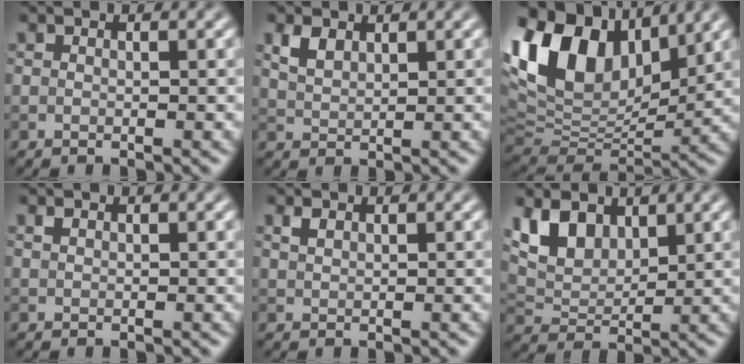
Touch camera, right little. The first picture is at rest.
{"total": 2.2, "force": [1.4, 1.2, 1.2], "torque": [-0.029, 0.002, 0.031]}
{"total": 14.7, "force": [6.0, 9.0, 10.0], "torque": [-0.215, 0.030, 0.109]}
{"total": 0.6, "force": [0.4, 0.3, 0.3], "torque": [-0.009, 0.001, 0.010]}
{"total": 1.1, "force": [0.7, 0.6, 0.6], "torque": [-0.016, 0.003, 0.016]}
{"total": 4.9, "force": [2.7, 3.0, 2.7], "torque": [-0.061, -0.004, 0.053]}